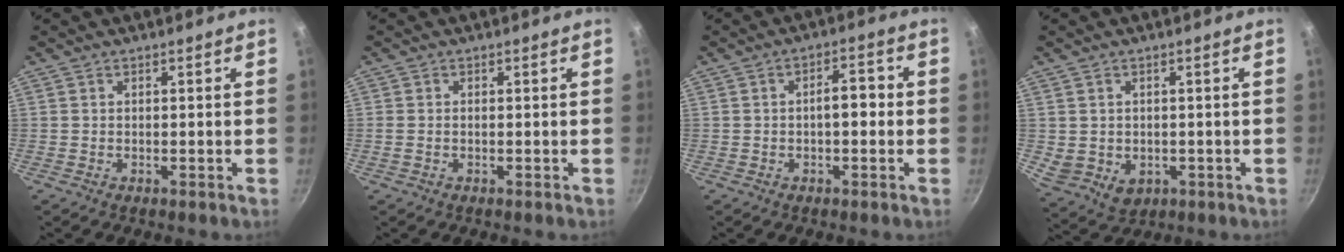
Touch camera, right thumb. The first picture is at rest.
{"total": 1.0, "force": [-0.1, 0.5, 0.9], "torque": [-0.023, 0.002, -0.005]}
{"total": 4.7, "force": [-0.5, 2.2, 4.1], "torque": [-0.047, 0.022, -0.012]}
{"total": 5.8, "force": [-0.3, 4.8, 3.3], "torque": [-0.047, -0.008, 0.011]}